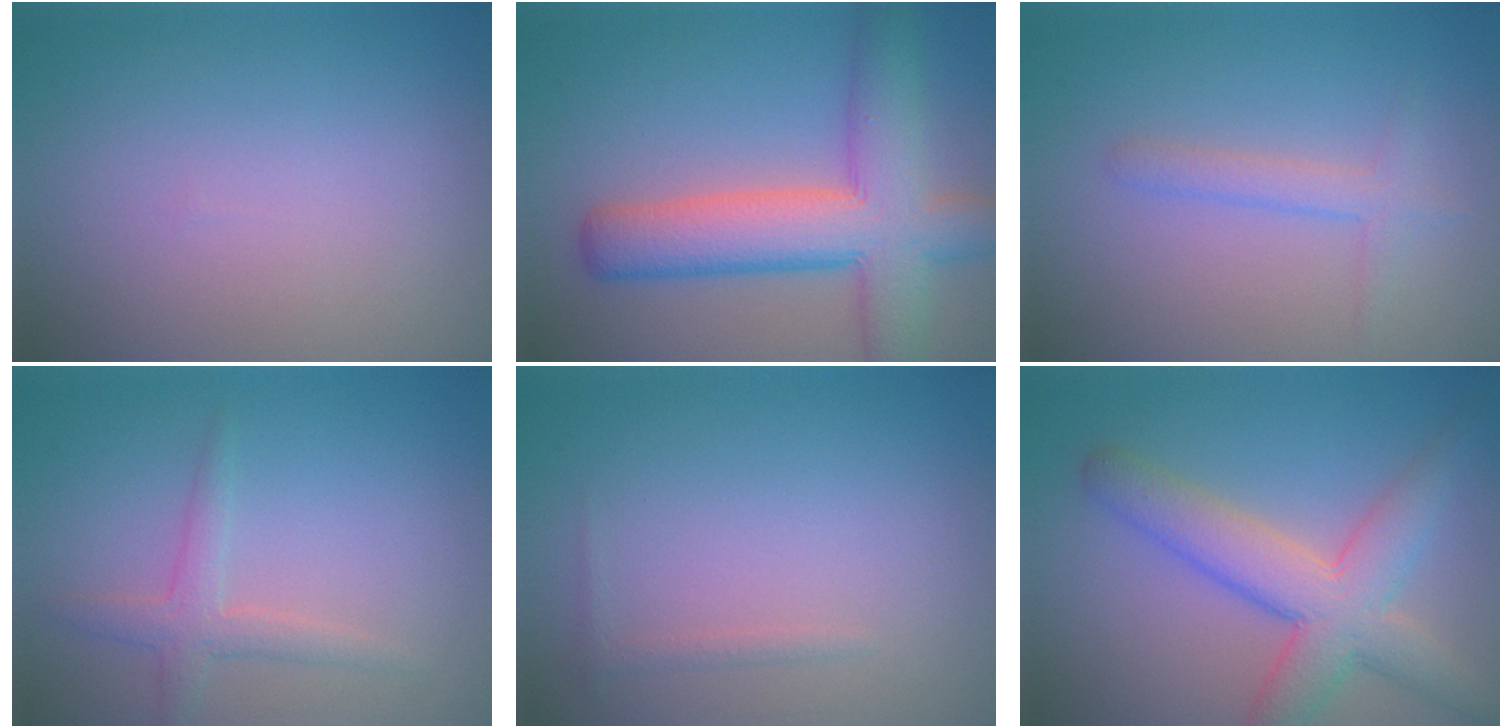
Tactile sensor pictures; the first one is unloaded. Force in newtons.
{"total": 8.3, "press": 8.3, "slide": 0.3}
{"total": 1.8, "press": 1.8, "slide": 0.1}
{"total": 2.1, "press": 2.1, "slide": 0.0}
{"total": 0.7, "press": 0.7, "slide": 0.0}
{"total": 6.4, "press": 6.4, "slide": 0.5}